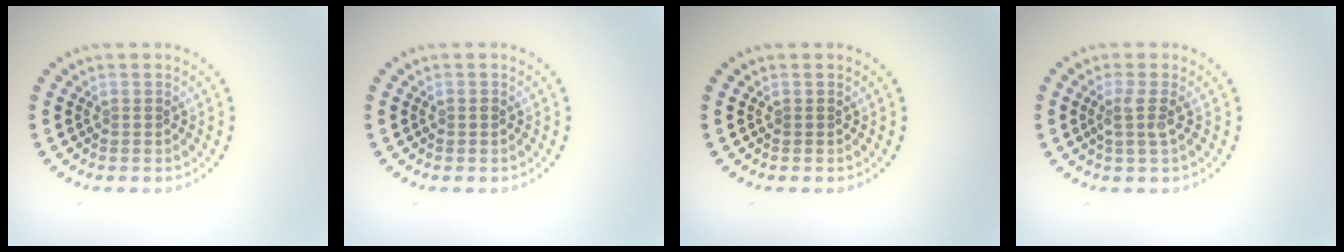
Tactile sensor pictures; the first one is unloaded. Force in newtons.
{"total": 0.8, "press": 0.7, "slide": 0.1}
{"total": 0.0}
{"total": 1.8, "press": 1.3, "slide": 1.3}